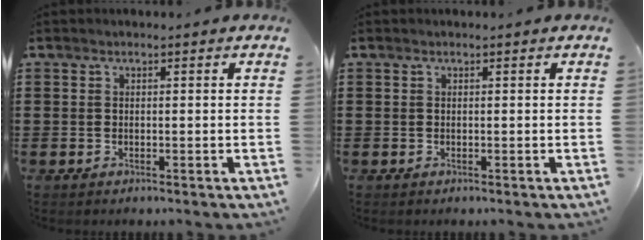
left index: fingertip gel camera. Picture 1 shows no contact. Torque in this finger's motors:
{"motor_torque": [-0.01, -0.01, 0.01, 0.00]}